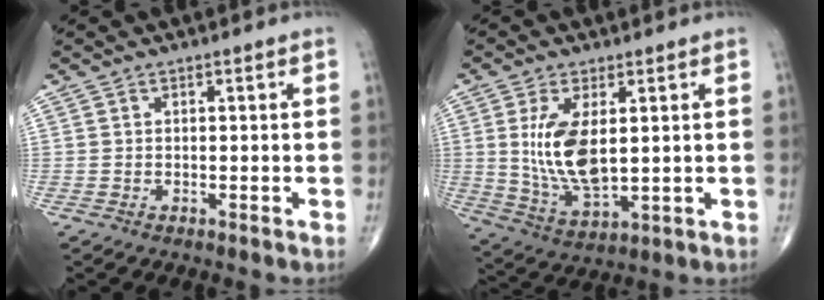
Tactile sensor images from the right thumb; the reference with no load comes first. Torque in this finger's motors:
{"motor_torque": [-0.38, 0.85, 0.93, 0.06, 0.10]}